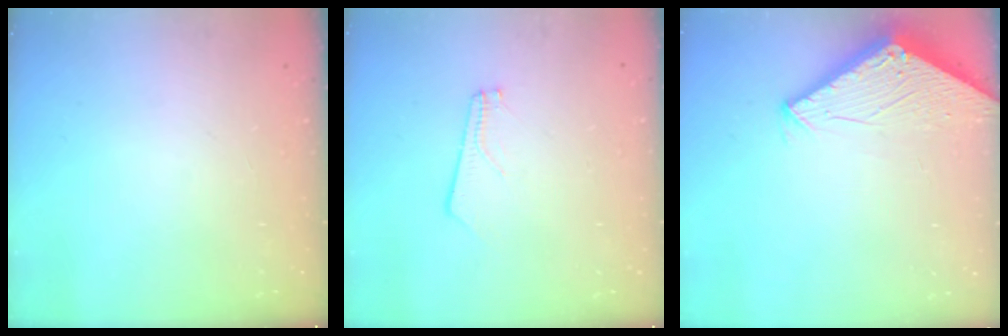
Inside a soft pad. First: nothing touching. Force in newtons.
{"total": 2.2, "press": 2.2, "slide": 0.3}
{"total": 2.9, "press": 2.9, "slide": 0.2}